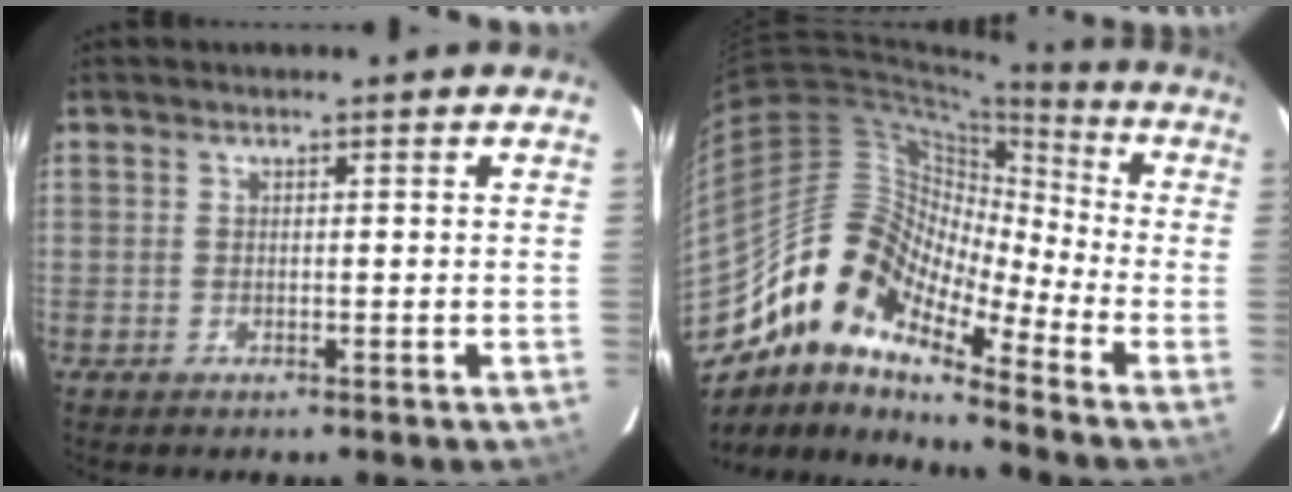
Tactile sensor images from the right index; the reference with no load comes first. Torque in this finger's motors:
{"motor_torque": [1.08, -1.05, 0.72, 0.14]}